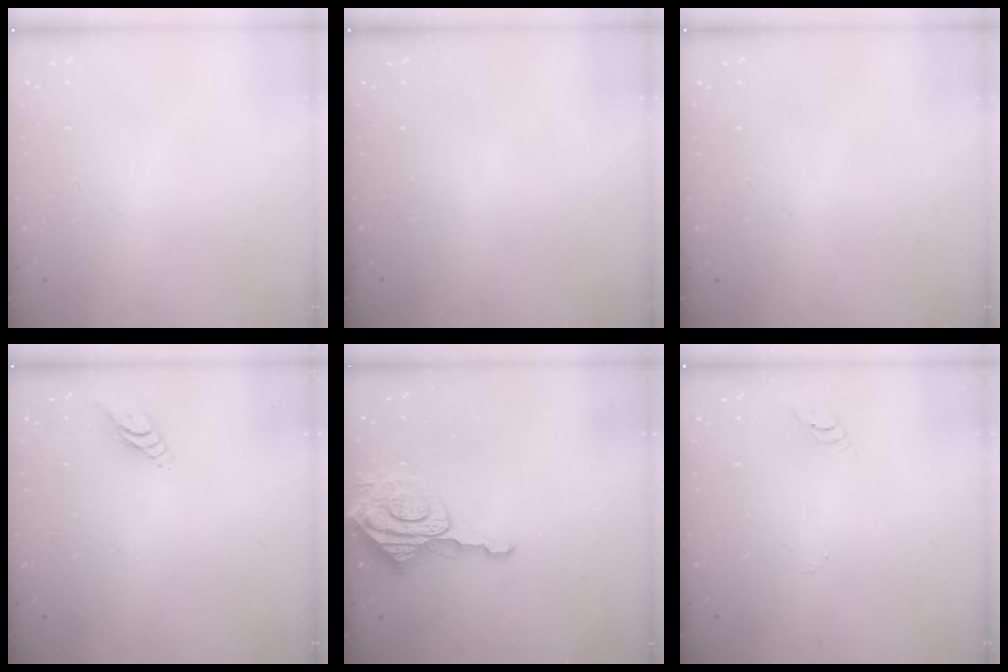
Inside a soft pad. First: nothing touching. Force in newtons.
{"total": 0.0}
{"total": 0.0}
{"total": 4.7, "press": 4.7, "slide": 0.1}
{"total": 9.9, "press": 9.8, "slide": 0.9}
{"total": 2.9, "press": 2.9, "slide": 0.3}